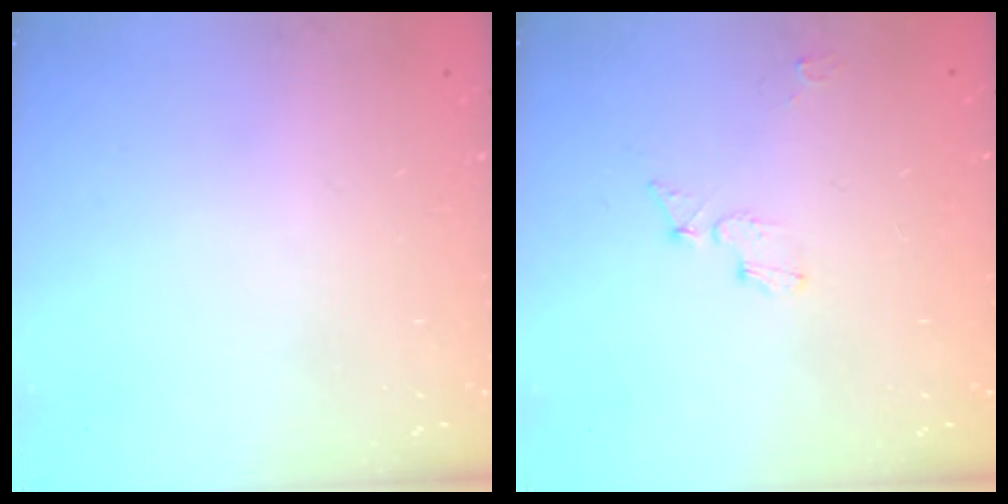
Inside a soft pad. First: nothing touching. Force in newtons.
{"total": 4.4, "press": 4.4, "slide": 0.4}